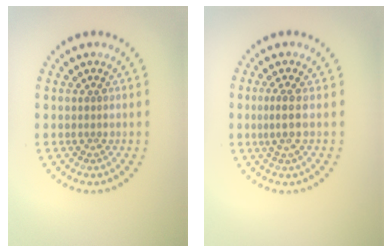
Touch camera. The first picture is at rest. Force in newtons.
{"total": 2.0, "press": 1.4, "slide": 1.4}